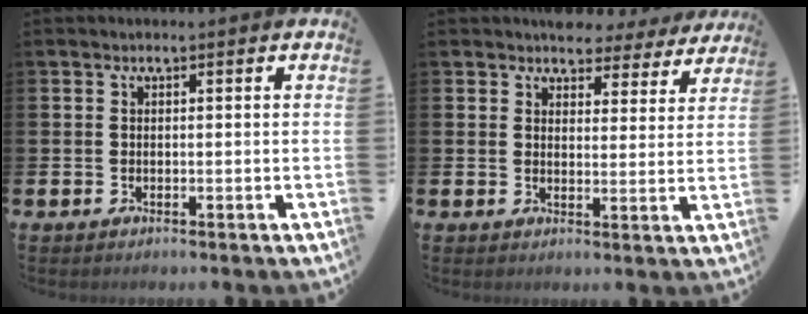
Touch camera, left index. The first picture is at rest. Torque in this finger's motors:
{"motor_torque": [1.09, -1.04, 0.62, 0.03]}